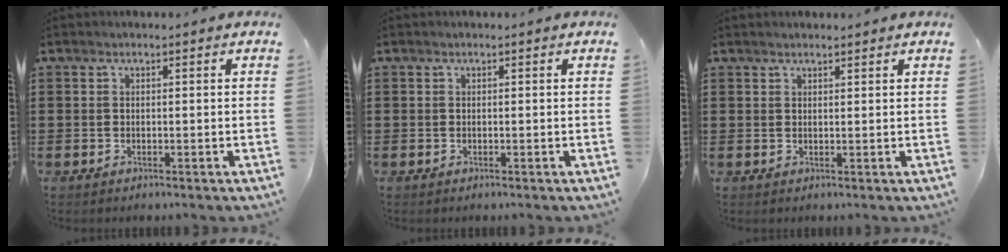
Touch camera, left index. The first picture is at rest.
{"total": 0.0}
{"total": 1.1, "force": [1.1, 0.1, 0.3], "torque": [-0.007, 0.001, 0.020]}